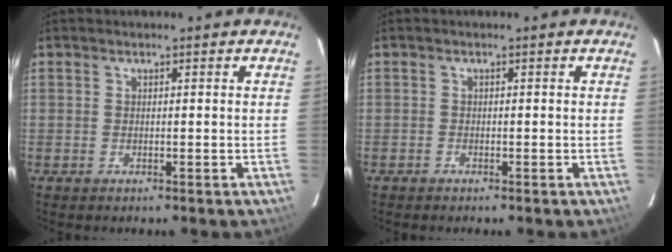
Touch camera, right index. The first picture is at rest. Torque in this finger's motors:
{"motor_torque": [0.14, -0.11, -0.06, -0.01]}